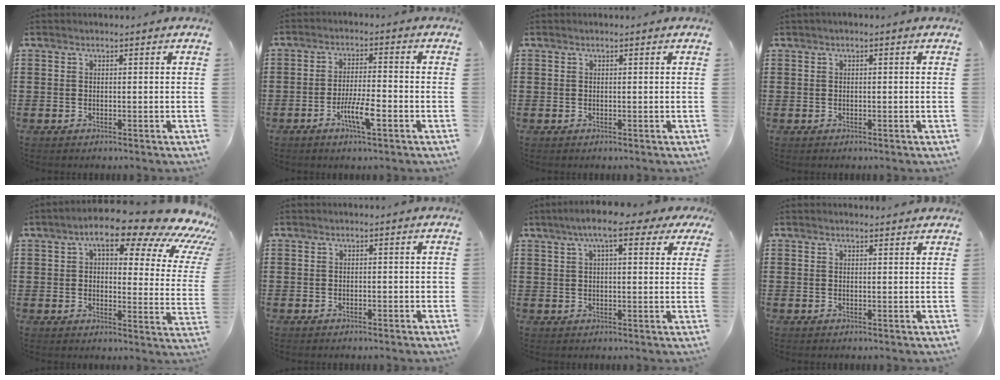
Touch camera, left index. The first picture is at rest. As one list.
[{"total": 5.8, "force": [-2.5, 1.2, 5.1], "torque": [-0.095, -0.002, -0.046]}, {"total": 0.0}, {"total": 0.5, "force": [-0.1, 0.0, 0.5], "torque": [-0.008, -0.003, -0.001]}, {"total": 13.5, "force": [9.4, 3.9, 8.8], "torque": [-0.138, -0.054, 0.151]}, {"total": 0.9, "force": [-0.6, 0.3, 0.6], "torque": [-0.014, -0.002, -0.012]}, {"total": 8.0, "force": [4.9, 1.9, 6.1], "torque": [-0.105, 0.001, 0.080]}, {"total": 1.0, "force": [0.9, 0.1, 0.4], "torque": [-0.010, 0.000, 0.018]}]